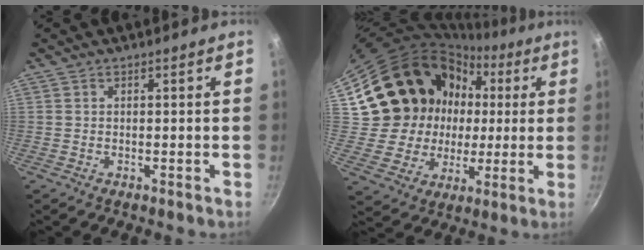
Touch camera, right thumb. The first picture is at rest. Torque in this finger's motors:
{"motor_torque": [0.51, 4.51, 1.06, -0.61, 0.43]}